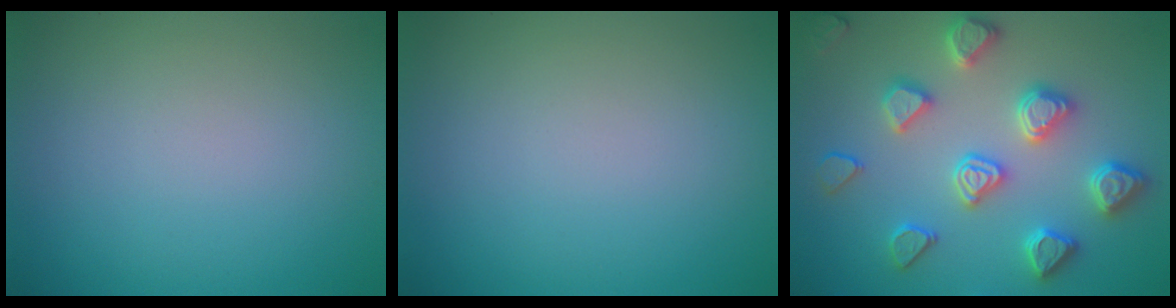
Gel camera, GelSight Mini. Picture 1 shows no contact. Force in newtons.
{"total": 0.0}
{"total": 4.7, "press": 4.6, "slide": 0.6}